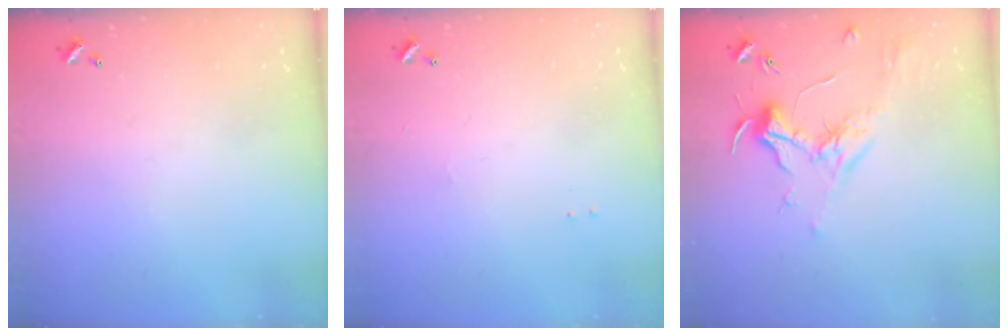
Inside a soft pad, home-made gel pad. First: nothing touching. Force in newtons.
{"total": 0.9, "press": 0.8, "slide": 0.5}
{"total": 1.8, "press": 1.7, "slide": 0.6}